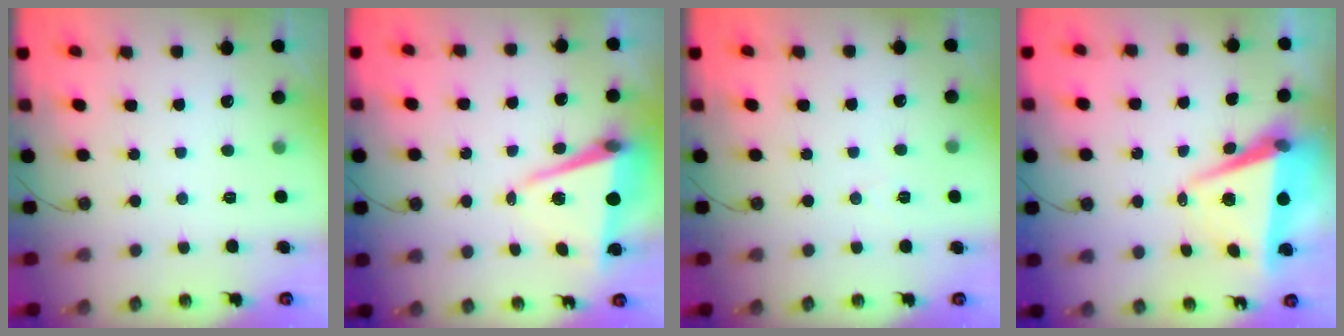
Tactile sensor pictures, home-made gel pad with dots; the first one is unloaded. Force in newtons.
{"total": 7.4, "press": 6.4, "slide": 3.8}
{"total": 4.9, "press": 2.4, "slide": 4.3}
{"total": 7.8, "press": 6.6, "slide": 4.1}